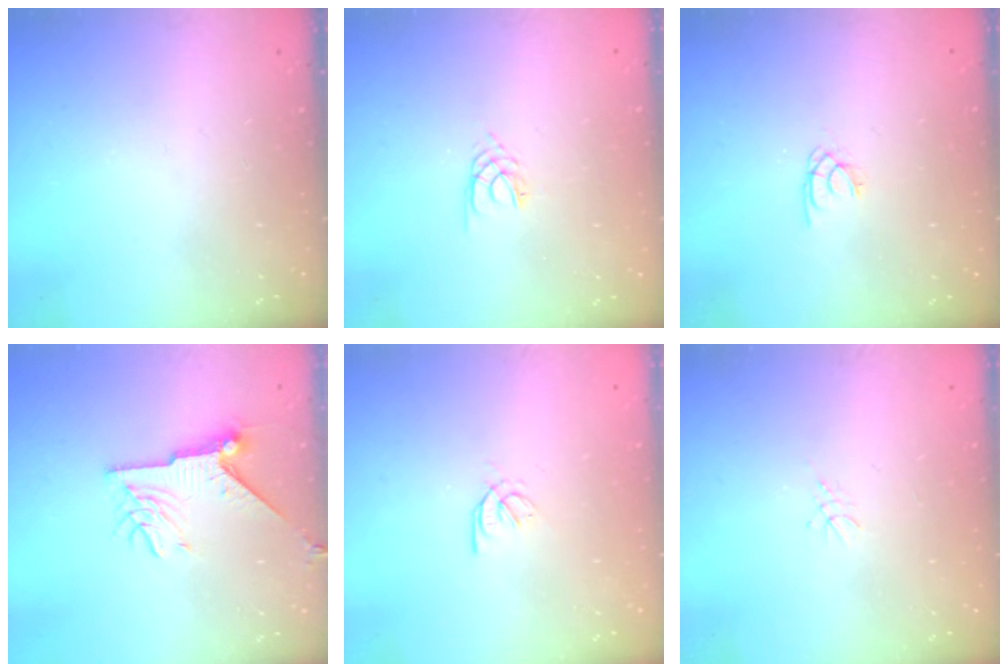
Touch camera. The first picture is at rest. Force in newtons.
{"total": 2.1, "press": 2.1, "slide": 0.3}
{"total": 1.5, "press": 1.4, "slide": 0.2}
{"total": 8.8, "press": 8.8, "slide": 0.1}
{"total": 2.1, "press": 2.0, "slide": 0.5}
{"total": 4.1, "press": 4.1, "slide": 0.5}